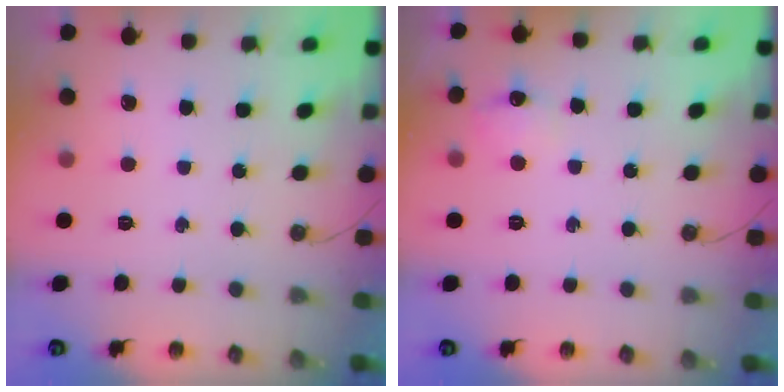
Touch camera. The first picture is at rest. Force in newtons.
{"total": 7.0, "press": 7.0, "slide": 0.8}